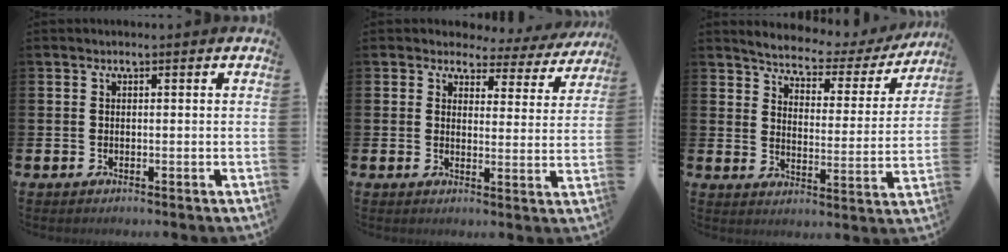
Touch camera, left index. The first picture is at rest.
{"total": 2.8, "force": [2.3, 1.6, 0.3], "torque": [-0.014, -0.024, 0.032]}
{"total": 4.7, "force": [4.4, 1.2, 1.1], "torque": [-0.043, -0.037, 0.066]}